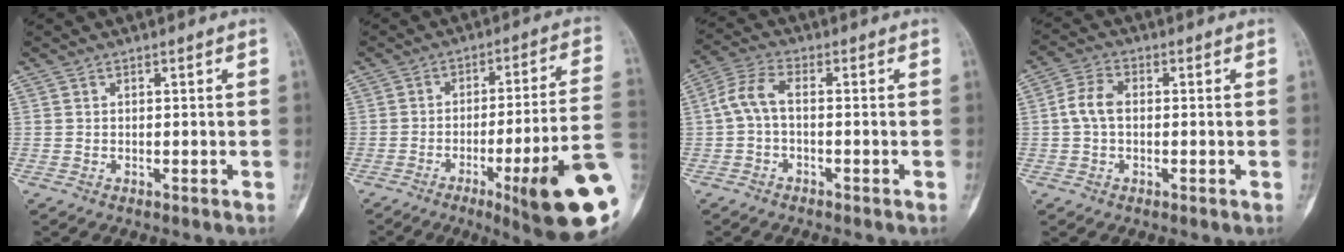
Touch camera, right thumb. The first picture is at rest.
{"total": 20.5, "force": [-7.1, 2.2, 19.1], "torque": [-0.215, 0.012, -0.098]}
{"total": 5.3, "force": [-0.6, 2.4, 4.7], "torque": [-0.108, 0.020, -0.021]}
{"total": 5.3, "force": [0.1, 3.5, 4.0], "torque": [-0.083, 0.016, -0.004]}